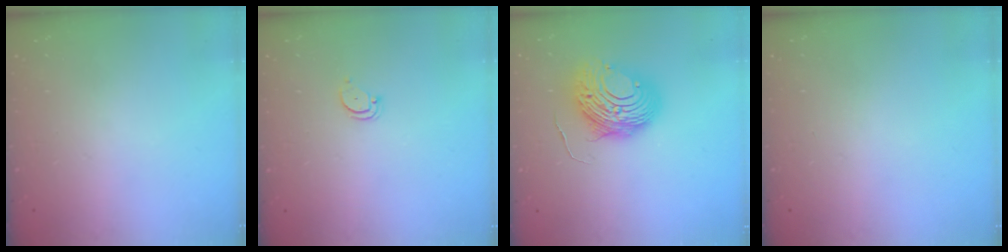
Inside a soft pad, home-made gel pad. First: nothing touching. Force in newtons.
{"total": 2.6, "press": 2.6, "slide": 0.1}
{"total": 12.7, "press": 12.7, "slide": 1.3}
{"total": 0.0}